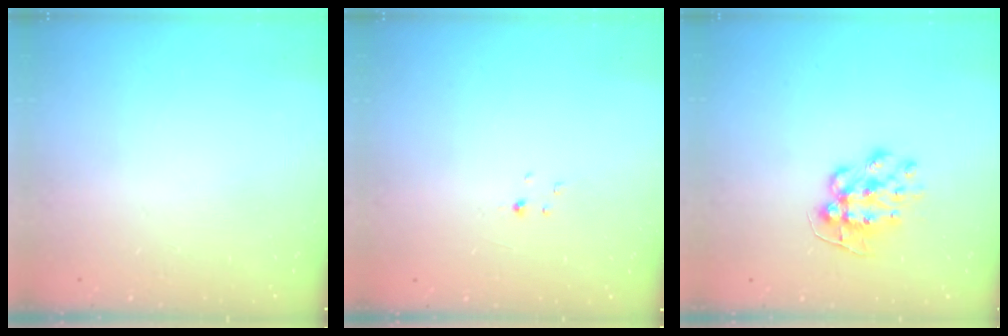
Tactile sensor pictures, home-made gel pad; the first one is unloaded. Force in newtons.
{"total": 1.1, "press": 1.1, "slide": 0.2}
{"total": 9.0, "press": 9.0, "slide": 0.3}